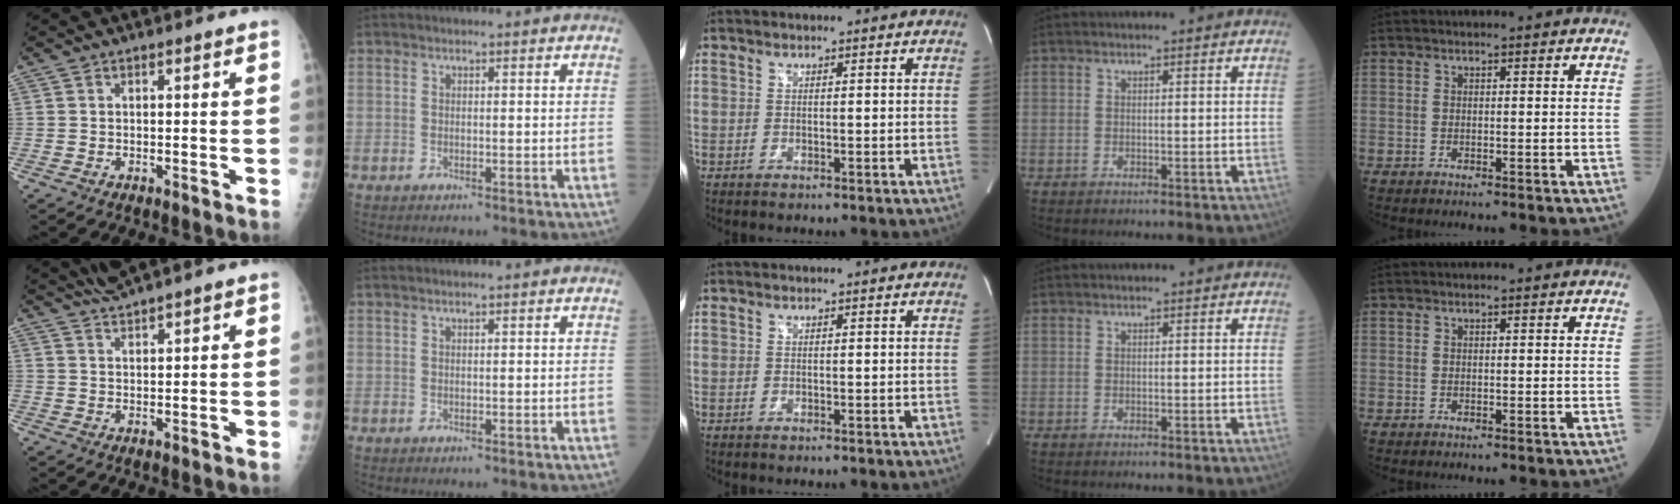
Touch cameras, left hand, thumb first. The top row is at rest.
{"thumb": {"total": 4.7, "force": [4.4, -0.2, 1.7], "torque": [-0.035, 0.001, 0.086]}}